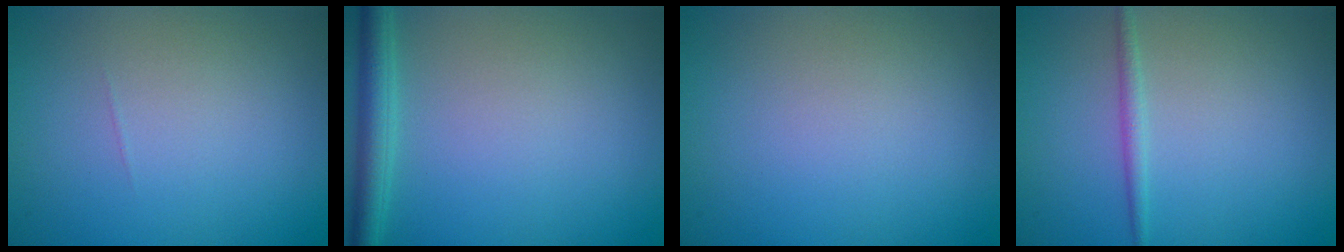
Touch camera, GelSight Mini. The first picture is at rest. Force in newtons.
{"total": 2.8, "press": 2.8, "slide": 0.2}
{"total": 0.0}
{"total": 1.2, "press": 1.2, "slide": 0.1}